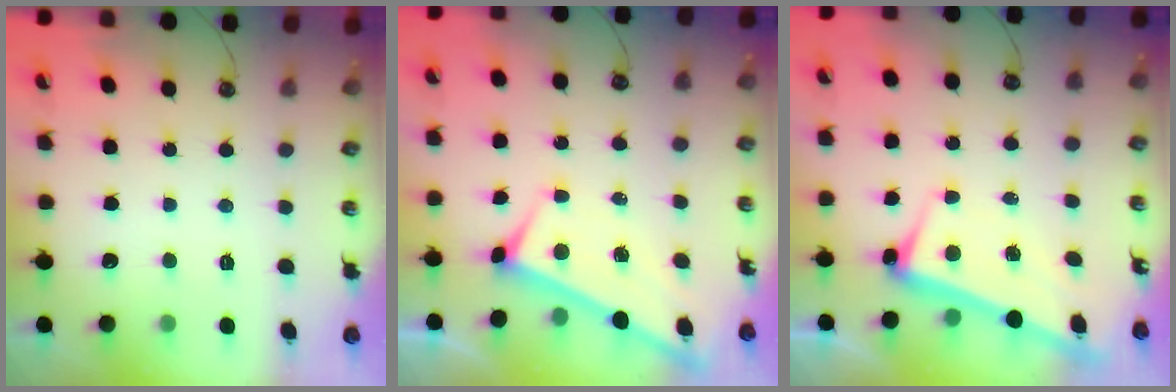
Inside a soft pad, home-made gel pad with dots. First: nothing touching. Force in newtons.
{"total": 1.4, "press": 1.3, "slide": 0.5}
{"total": 2.4, "press": 2.3, "slide": 0.7}